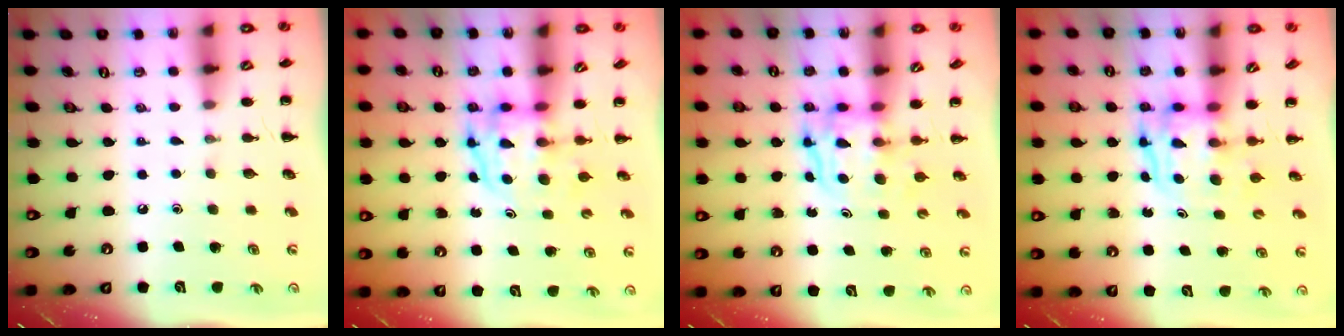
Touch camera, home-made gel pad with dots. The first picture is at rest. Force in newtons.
{"total": 3.9, "press": 3.9, "slide": 0.7}
{"total": 3.6, "press": 3.6, "slide": 0.4}
{"total": 4.0, "press": 3.9, "slide": 0.4}